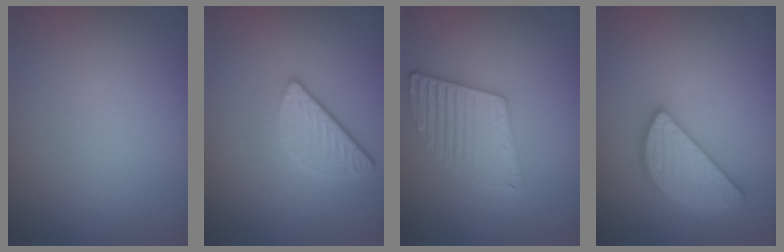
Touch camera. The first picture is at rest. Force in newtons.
{"total": 2.7, "press": 2.3, "slide": 1.3}
{"total": 3.4, "press": 3.3, "slide": 1.0}
{"total": 3.8, "press": 3.7, "slide": 0.7}